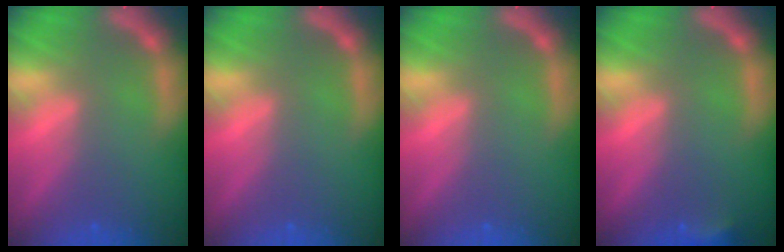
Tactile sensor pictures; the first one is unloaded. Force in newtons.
{"total": 0.0}
{"total": 0.0}
{"total": 1.9}